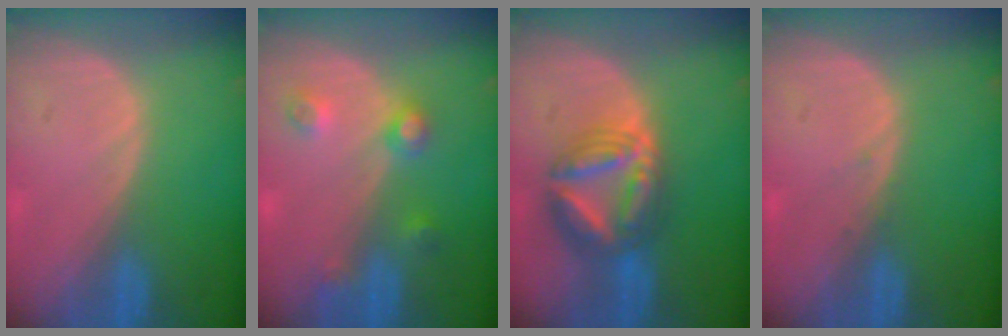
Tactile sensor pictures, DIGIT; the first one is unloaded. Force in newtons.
{"total": 4.5, "press": 4.0, "slide": 2.1}
{"total": 8.1, "press": 8.1, "slide": 0.8}
{"total": 0.6, "press": 0.3, "slide": 0.5}